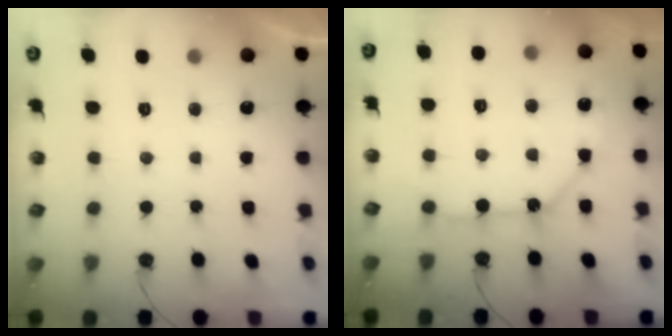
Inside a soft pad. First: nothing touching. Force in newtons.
{"total": 9.9, "press": 9.8, "slide": 0.9}